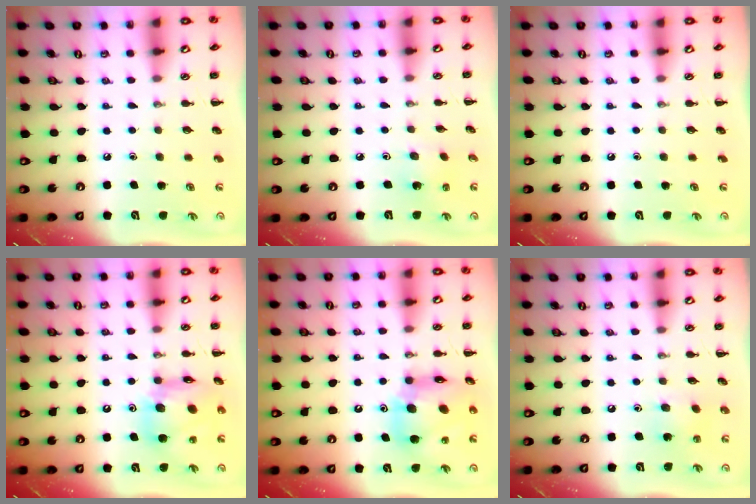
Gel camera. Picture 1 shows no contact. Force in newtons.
{"total": 1.5, "press": 1.3, "slide": 0.6}
{"total": 0.0}
{"total": 13.9, "press": 13.3, "slide": 3.9}
{"total": 14.4, "press": 13.7, "slide": 4.5}
{"total": 4.7, "press": 4.5, "slide": 1.2}